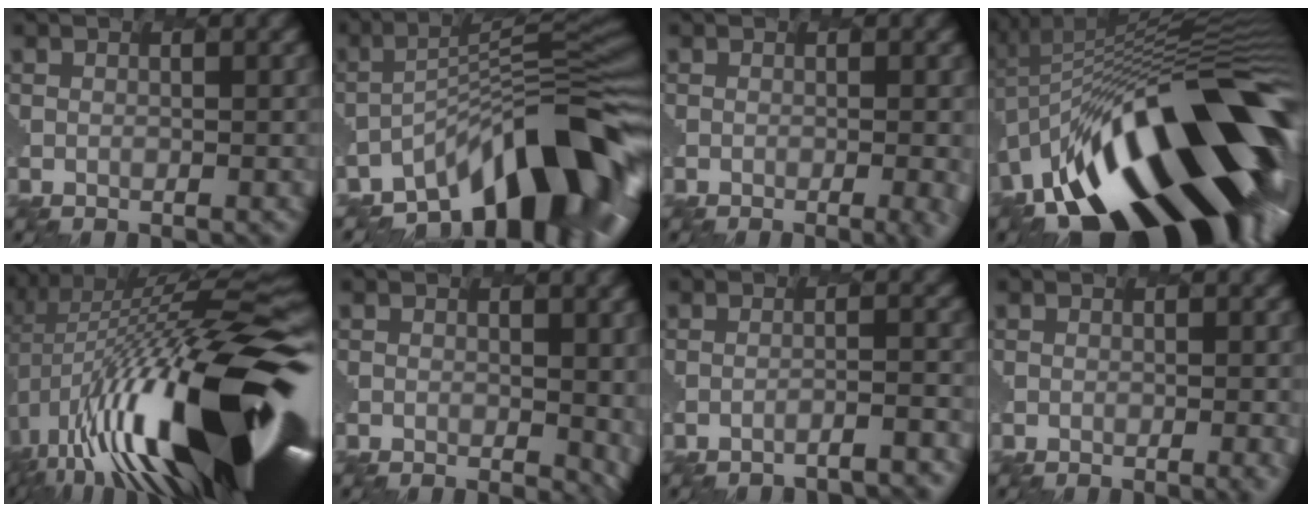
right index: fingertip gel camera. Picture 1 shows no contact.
{"total": 12.1, "force": [-8.1, 3.5, 8.3], "torque": [-0.122, 0.003, -0.141]}
{"total": 4.0, "force": [-1.4, 1.3, 3.5], "torque": [-0.038, -0.001, -0.010]}
{"total": 17.9, "force": [-5.7, 8.6, 14.7], "torque": [-0.236, -0.014, -0.103]}
{"total": 20.1, "force": [-1.8, 7.3, 18.6], "torque": [-0.306, -0.015, -0.035]}
{"total": 3.7, "force": [-0.1, 2.0, 3.0], "torque": [-0.043, -0.015, 0.008]}
{"total": 2.9, "force": [-2.6, 0.1, 1.2], "torque": [-0.024, 0.006, -0.040]}
{"total": 2.3, "force": [-0.7, 0.7, 2.1], "torque": [-0.022, 0.003, -0.004]}